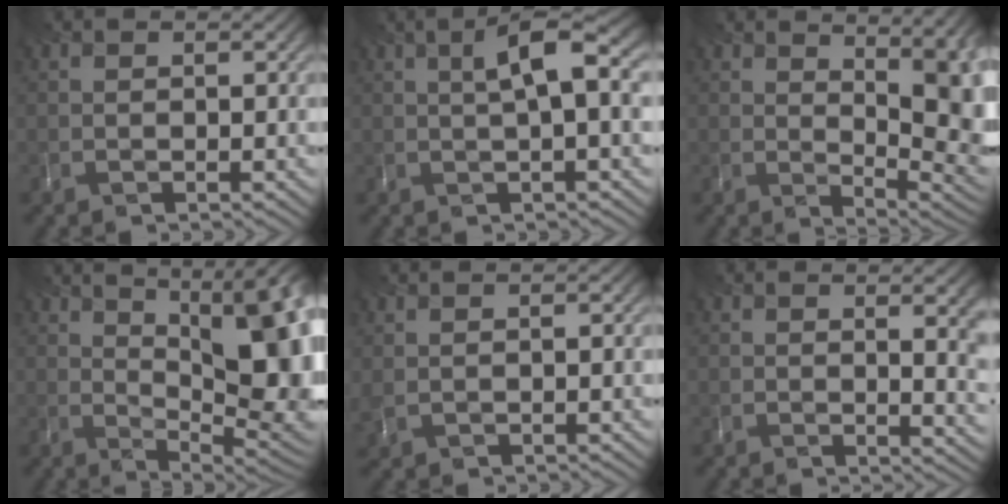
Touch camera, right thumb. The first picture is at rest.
{"total": 5.8, "force": [1.2, 1.2, 5.5], "torque": [-0.086, 0.012, 0.018]}
{"total": 11.5, "force": [3.4, 4.6, 9.9], "torque": [-0.122, 0.034, 0.050]}
{"total": 14.8, "force": [3.7, 6.0, 13.0], "torque": [-0.184, 0.029, 0.060]}
{"total": 1.2, "force": [0.8, 0.5, 0.8], "torque": [-0.024, 0.003, 0.016]}
{"total": 7.7, "force": [1.6, 3.0, 6.9], "torque": [-0.062, 0.015, 0.010]}